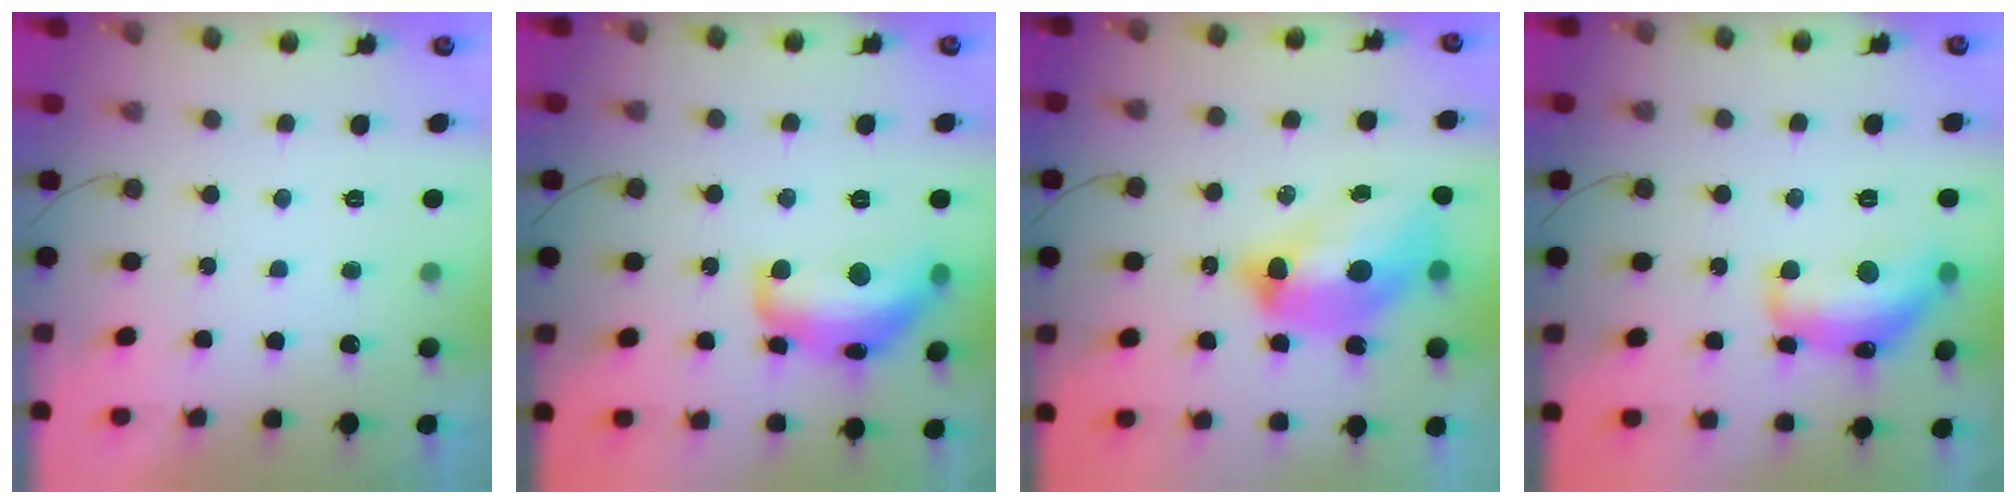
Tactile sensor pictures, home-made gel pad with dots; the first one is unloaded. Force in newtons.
{"total": 15.5, "press": 15.5, "slide": 0.8}
{"total": 15.6, "press": 15.5, "slide": 1.4}
{"total": 18.4, "press": 18.4, "slide": 0.9}